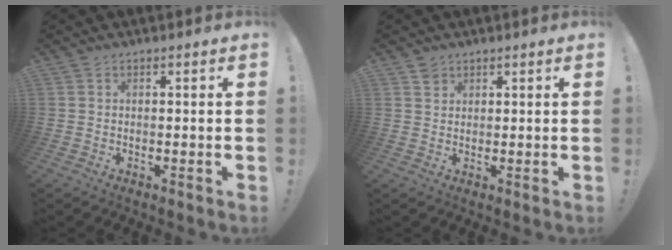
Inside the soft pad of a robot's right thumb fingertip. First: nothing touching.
{"total": 2.0, "force": [1.4, 1.4, 0.3], "torque": [0.000, -0.005, 0.025]}